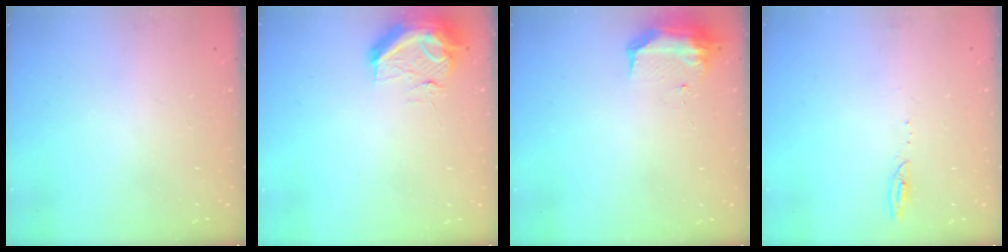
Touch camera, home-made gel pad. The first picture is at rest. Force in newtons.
{"total": 20.4, "press": 13.8, "slide": 15.0}
{"total": 8.7, "press": 8.6, "slide": 0.6}
{"total": 4.0, "press": 4.0, "slide": 0.6}